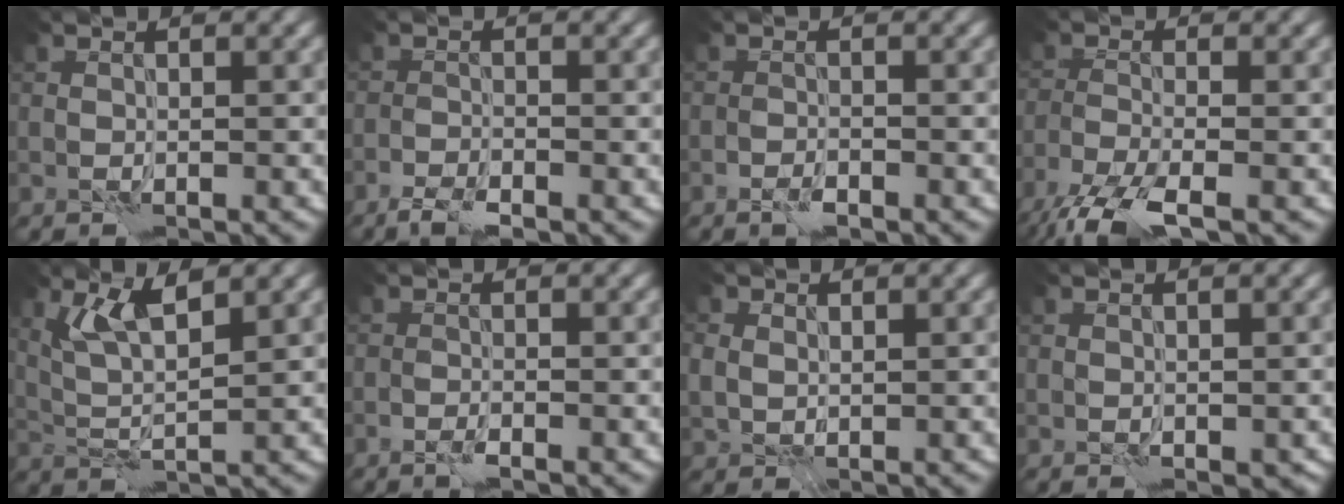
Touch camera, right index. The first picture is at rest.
{"total": 2.2, "force": [-1.8, 0.5, 1.2], "torque": [-0.031, -0.002, -0.038]}
{"total": 1.2, "force": [-0.9, 0.4, 0.8], "torque": [-0.016, -0.001, -0.019]}
{"total": 6.2, "force": [-4.3, 1.8, 4.1], "torque": [-0.086, -0.022, -0.090]}
{"total": 3.7, "force": [2.2, 0.9, 2.9], "torque": [-0.067, -0.006, 0.045]}
{"total": 0.9, "force": [-0.6, 0.1, 0.7], "torque": [-0.016, 0.000, -0.015]}
{"total": 2.1, "force": [0.8, 1.8, 0.8], "torque": [-0.021, 0.000, 0.017]}
{"total": 0.9, "force": [-0.1, 0.8, 0.5], "torque": [-0.009, -0.005, 0.001]}